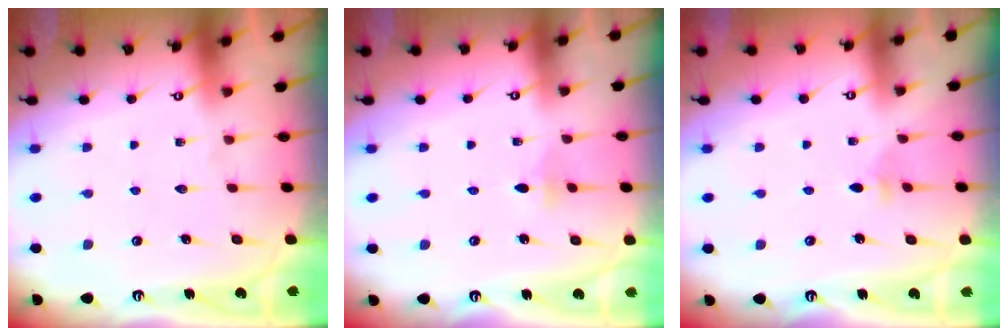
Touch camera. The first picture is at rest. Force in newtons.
{"total": 2.4, "press": 2.3, "slide": 0.7}
{"total": 2.2, "press": 2.2, "slide": 0.5}